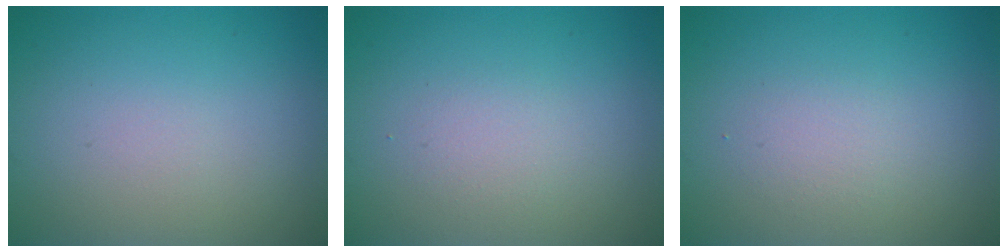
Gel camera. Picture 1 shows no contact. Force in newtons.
{"total": 1.3, "press": 1.3, "slide": 0.1}
{"total": 1.3, "press": 1.3, "slide": 0.1}